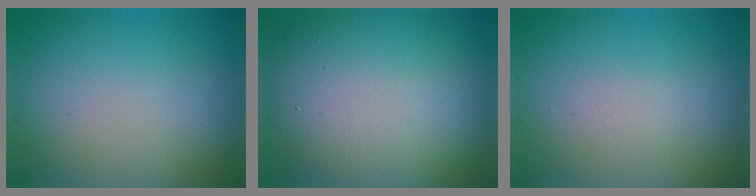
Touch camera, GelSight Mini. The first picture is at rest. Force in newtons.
{"total": 14.8, "press": 14.8, "slide": 0.7}
{"total": 0.7, "press": 0.7, "slide": 0.0}